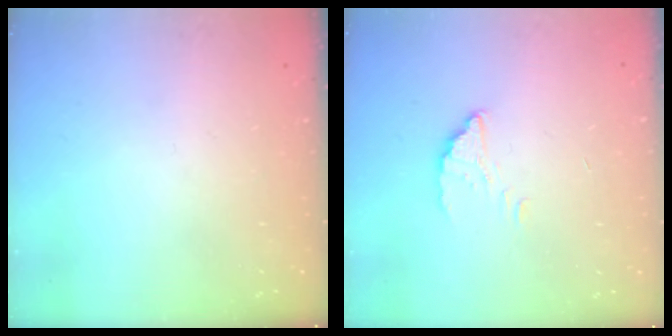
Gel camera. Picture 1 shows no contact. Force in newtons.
{"total": 2.5, "press": 2.5, "slide": 0.1}